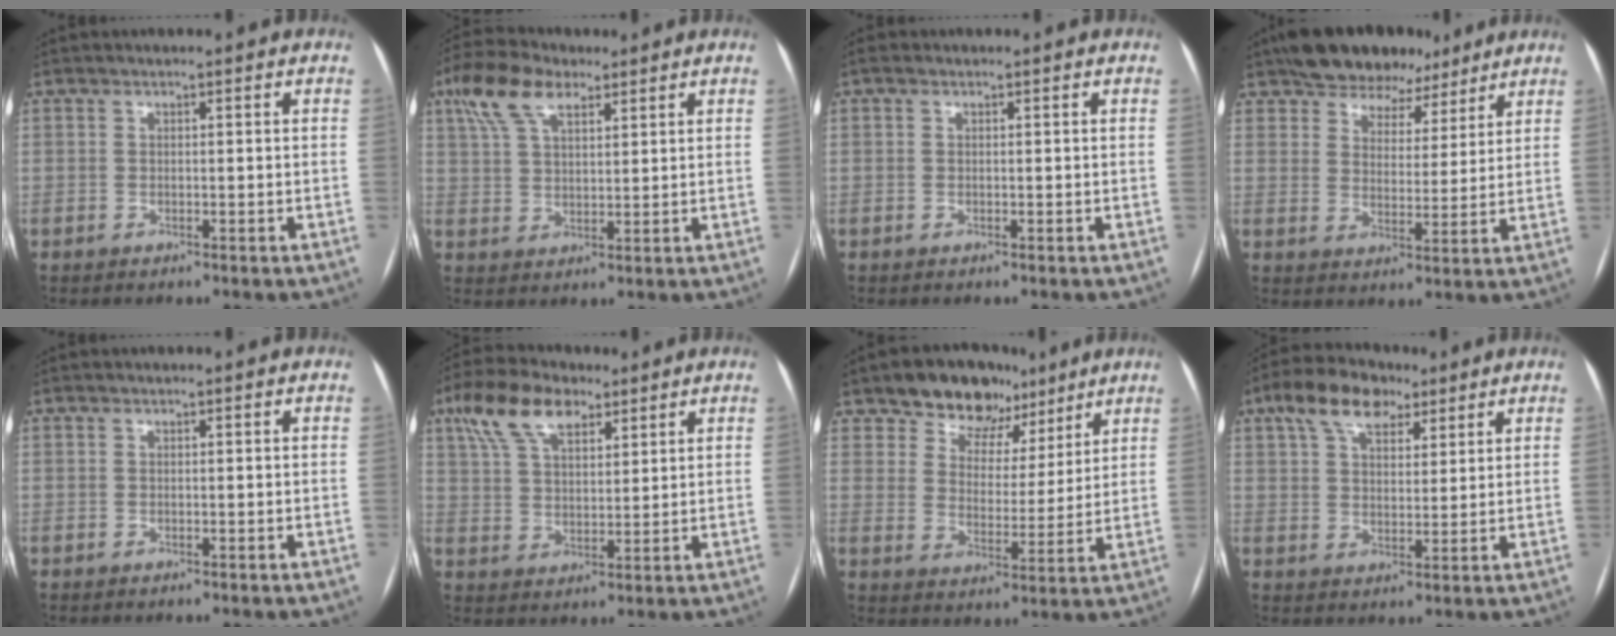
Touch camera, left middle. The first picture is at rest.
{"total": 8.9, "force": [5.3, 4.0, 6.0], "torque": [-0.136, 0.031, 0.102]}
{"total": 0.0}
{"total": 10.4, "force": [8.1, 5.8, 3.0], "torque": [-0.033, 0.023, 0.119]}
{"total": 0.0}
{"total": 10.3, "force": [6.2, 4.8, 6.6], "torque": [-0.142, 0.029, 0.119]}
{"total": 10.1, "force": [7.4, 6.4, 2.7], "torque": [-0.031, 0.021, 0.118]}
{"total": 9.4, "force": [5.8, 5.0, 5.6], "torque": [-0.106, 0.029, 0.101]}